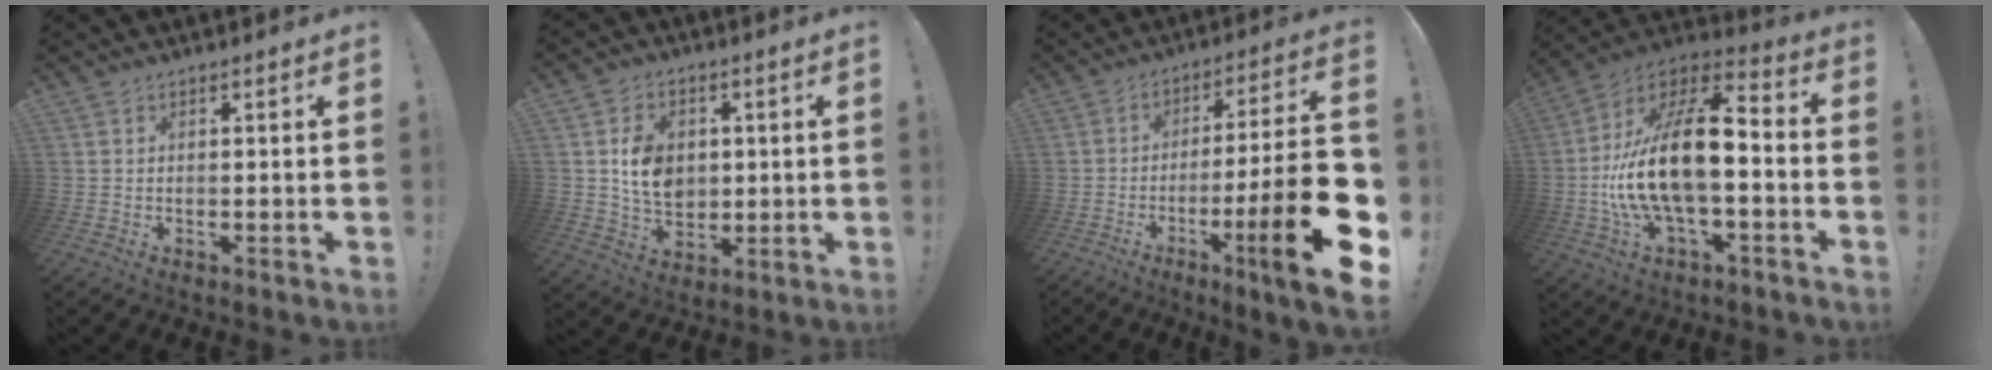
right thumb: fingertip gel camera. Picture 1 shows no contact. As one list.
[{"total": 10.8, "force": [1.0, 9.1, 5.7], "torque": [-0.081, 0.006, 0.028]}, {"total": 23.1, "force": [-7.4, 2.8, 21.7], "torque": [-0.339, 0.025, -0.118]}, {"total": 21.1, "force": [-2.9, 9.3, 18.7], "torque": [-0.334, 0.012, -0.046]}]